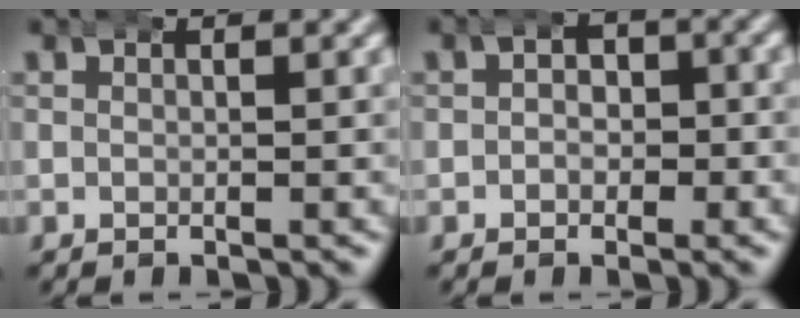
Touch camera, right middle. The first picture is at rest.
{"total": 2.2, "force": [-0.4, 1.9, 1.1], "torque": [0.002, 0.002, -0.017]}